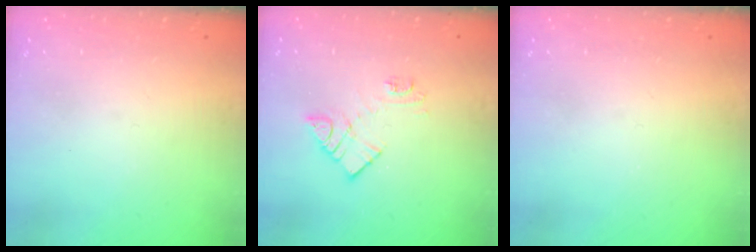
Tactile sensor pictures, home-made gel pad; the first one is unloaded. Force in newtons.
{"total": 10.1, "press": 10.1, "slide": 0.6}
{"total": 2.2, "press": 2.1, "slide": 0.4}